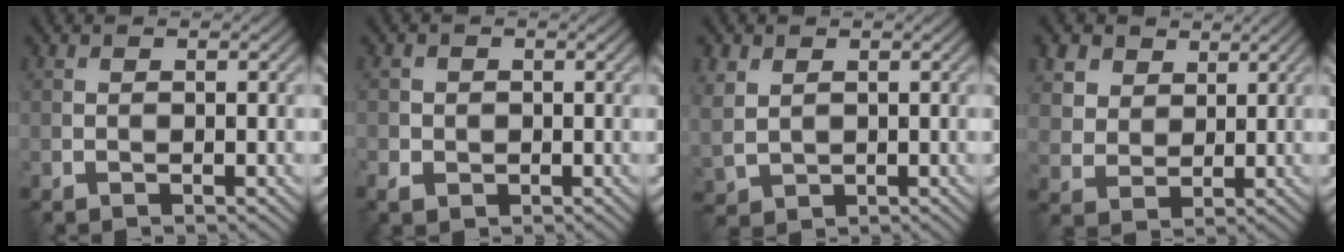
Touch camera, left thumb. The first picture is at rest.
{"total": 2.2, "force": [-0.5, 2.1, 0.5], "torque": [-0.011, -0.004, -0.009]}
{"total": 3.5, "force": [1.3, 2.6, 1.8], "torque": [-0.063, -0.001, 0.032]}
{"total": 6.2, "force": [3.7, 4.3, 2.5], "torque": [-0.096, -0.006, 0.082]}